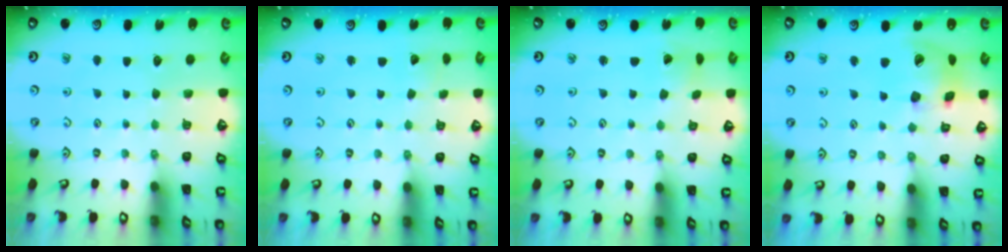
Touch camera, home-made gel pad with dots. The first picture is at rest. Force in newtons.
{"total": 1.8, "press": 1.8, "slide": 0.2}
{"total": 0.8, "press": 0.8, "slide": 0.1}
{"total": 16.1, "press": 15.9, "slide": 2.6}